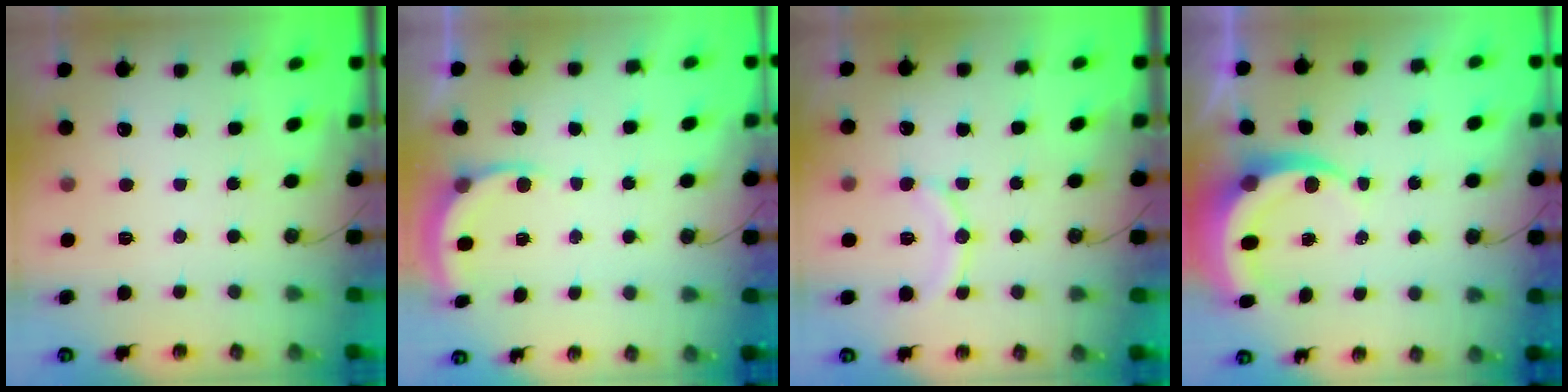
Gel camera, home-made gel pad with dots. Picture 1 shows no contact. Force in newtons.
{"total": 4.8, "press": 4.7, "slide": 0.2}
{"total": 9.8, "press": 9.7, "slide": 1.5}
{"total": 7.3, "press": 7.3, "slide": 0.9}